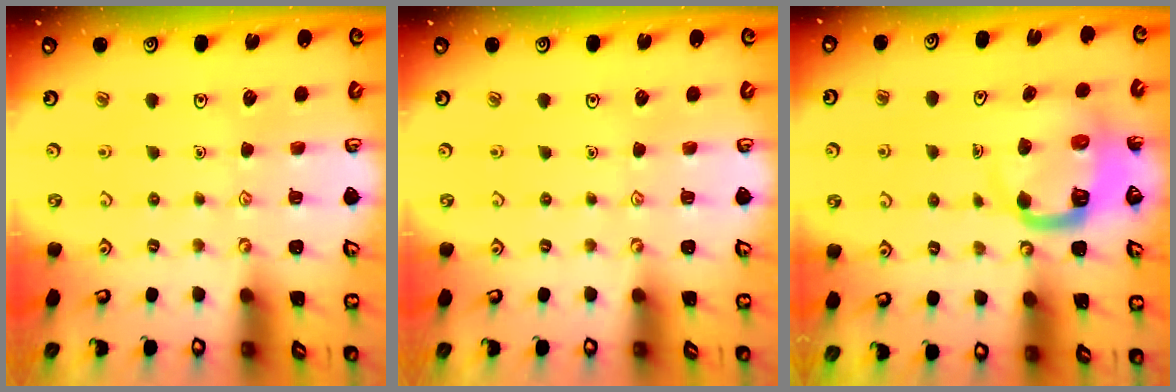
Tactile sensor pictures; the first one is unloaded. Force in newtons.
{"total": 0.0}
{"total": 6.0, "press": 5.9, "slide": 0.8}